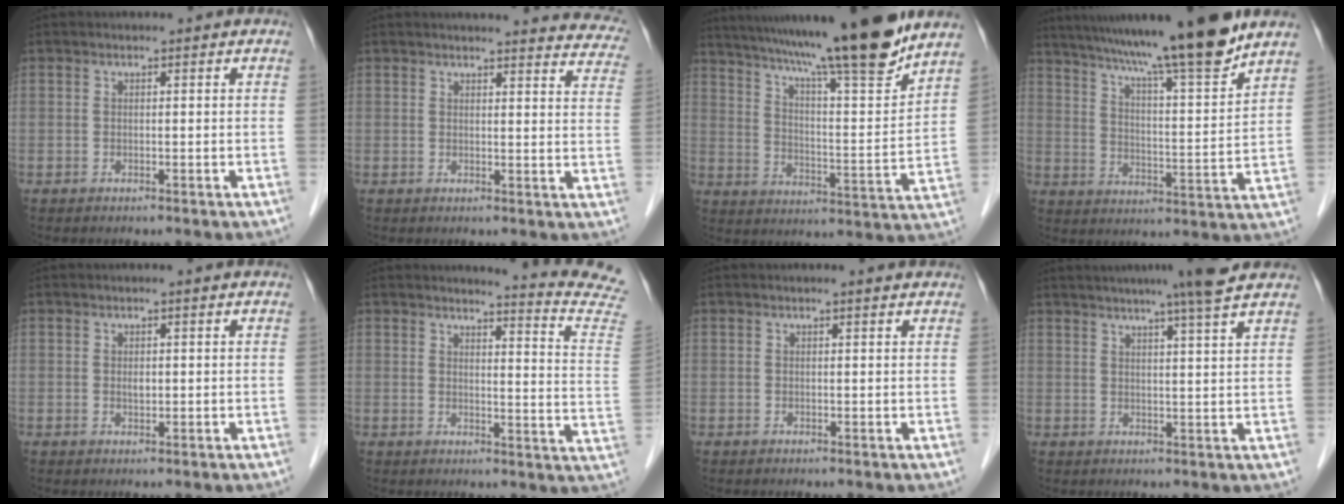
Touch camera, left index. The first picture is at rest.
{"total": 18.9, "force": [18.0, 2.8, 4.8], "torque": [-0.035, -0.059, 0.179]}
{"total": 22.0, "force": [17.9, 0.0, 12.8], "torque": [-0.209, -0.010, 0.274]}
{"total": 18.1, "force": [14.8, -0.7, 10.4], "torque": [-0.166, -0.002, 0.229]}
{"total": 1.0, "force": [0.1, 0.5, 0.9], "torque": [-0.016, 0.002, 0.006]}
{"total": 12.7, "force": [12.3, -1.5, 2.7], "torque": [-0.028, -0.110, 0.112]}
{"total": 1.2, "force": [1.0, 0.0, 0.6], "torque": [-0.014, 0.008, 0.015]}
{"total": 9.1, "force": [7.5, -1.1, 5.1], "torque": [-0.076, 0.011, 0.091]}